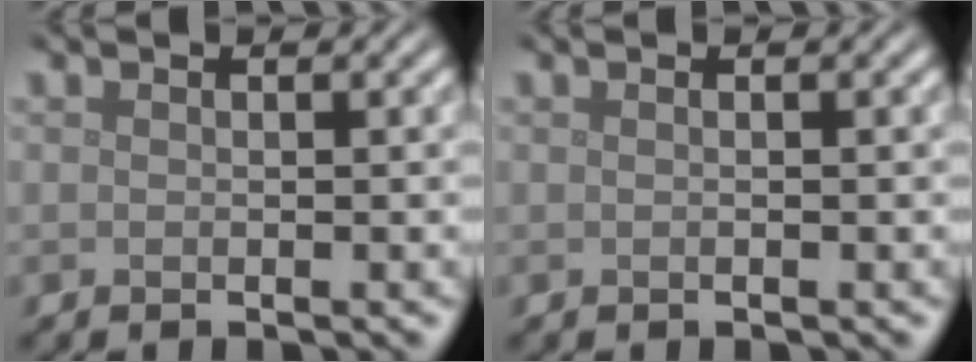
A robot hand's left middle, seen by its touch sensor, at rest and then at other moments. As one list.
[{"total": 0.7, "force": [0.1, 0.2, 0.7], "torque": [-0.008, 0.001, -0.003]}]